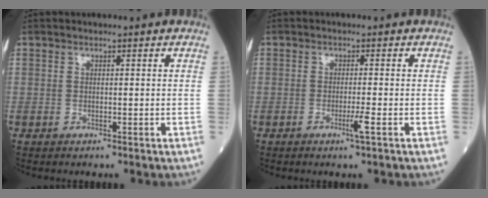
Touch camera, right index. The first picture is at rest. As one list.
[{"total": 2.2, "force": [-1.0, -0.4, 1.9], "torque": [-0.036, -0.004, -0.018]}]